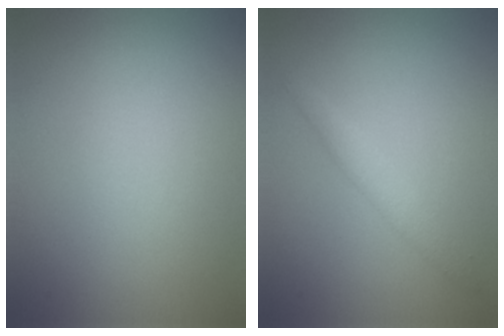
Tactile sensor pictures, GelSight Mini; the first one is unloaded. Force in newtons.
{"total": 1.7, "press": 1.7, "slide": 0.0}